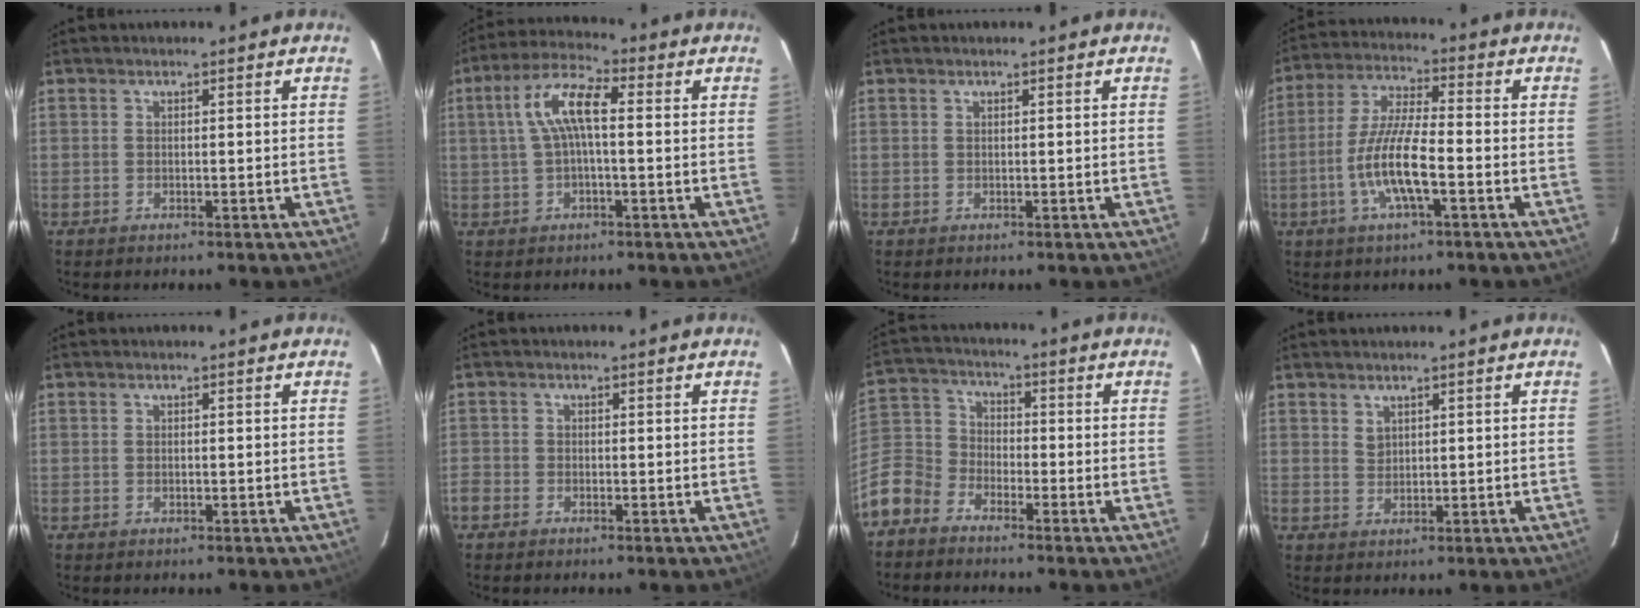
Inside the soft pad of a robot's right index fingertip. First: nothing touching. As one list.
[{"total": 8.3, "force": [0.8, 2.5, 7.8], "torque": [-0.157, 0.021, 0.016]}, {"total": 0.0}, {"total": 10.9, "force": [-3.7, 2.0, 10.0], "torque": [-0.207, -0.004, -0.071]}, {"total": 0.0}, {"total": 2.2, "force": [-1.4, 1.5, 0.4], "torque": [-0.014, -0.002, -0.031]}, {"total": 10.5, "force": [-6.7, 7.3, 3.5], "torque": [-0.097, 0.022, -0.149]}, {"total": 1.7, "force": [1.4, 1.0, 0.4], "torque": [-0.003, 0.001, 0.027]}]